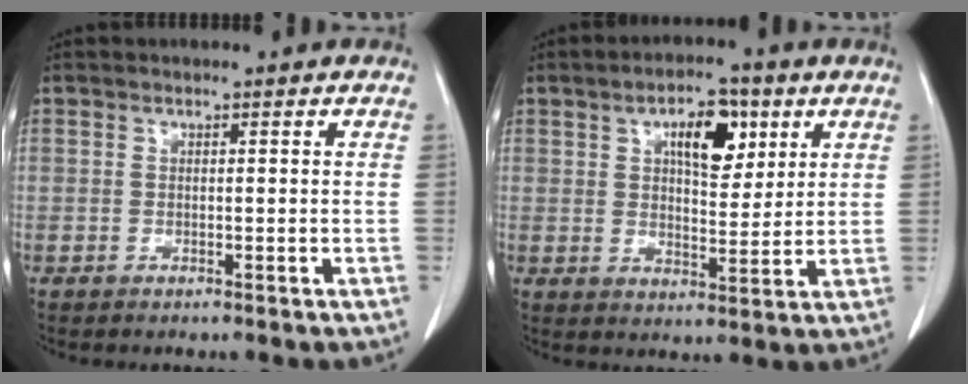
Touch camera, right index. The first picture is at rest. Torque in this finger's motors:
{"motor_torque": [0.28, 0.25, 0.29, 0.05]}